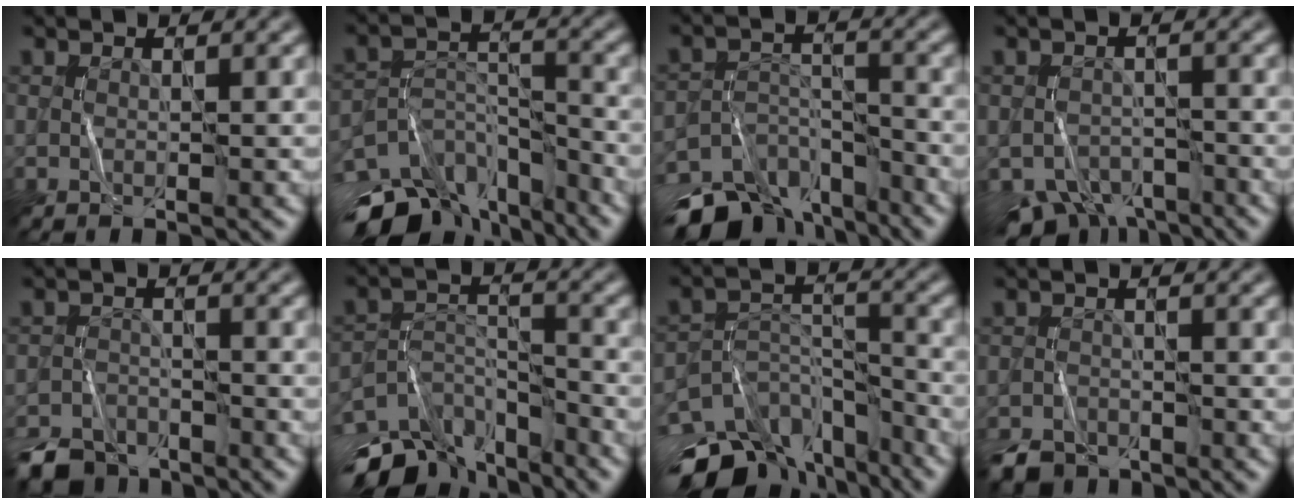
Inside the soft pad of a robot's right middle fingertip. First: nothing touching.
{"total": 11.9, "force": [-9.4, 5.5, 4.6], "torque": [-0.081, 0.004, -0.149]}
{"total": 11.3, "force": [-9.0, 5.4, 4.2], "torque": [-0.073, -0.010, -0.137]}
{"total": 5.3, "force": [-4.0, 2.8, 2.0], "torque": [-0.027, -0.025, -0.065]}
{"total": 4.9, "force": [-4.2, 2.2, 1.3], "torque": [-0.024, -0.007, -0.086]}
{"total": 9.7, "force": [-7.6, 4.4, 4.1], "torque": [-0.082, 0.000, -0.128]}
{"total": 13.3, "force": [-10.6, 6.4, 5.0], "torque": [-0.083, 0.003, -0.159]}
{"total": 3.5, "force": [-3.0, 1.6, 0.8], "torque": [-0.013, -0.007, -0.064]}